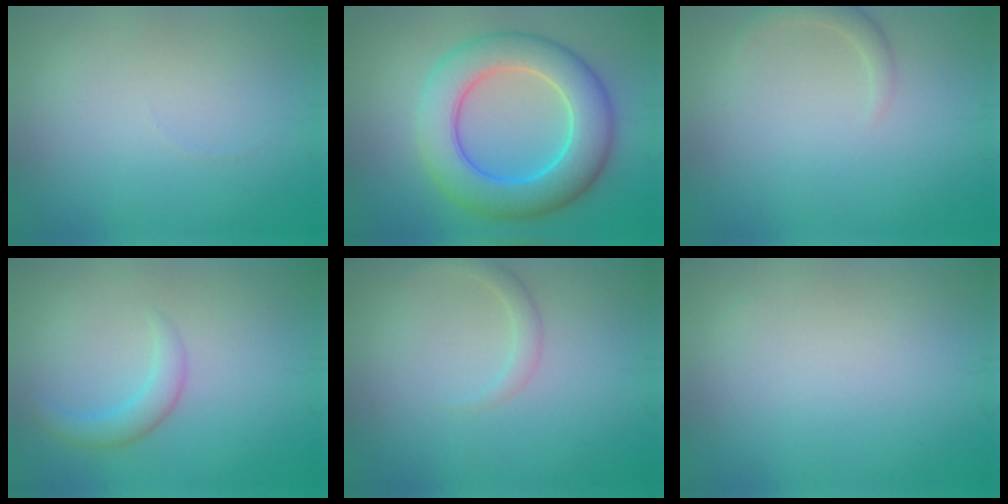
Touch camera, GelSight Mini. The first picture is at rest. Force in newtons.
{"total": 8.6, "press": 8.6, "slide": 0.2}
{"total": 1.4, "press": 1.4, "slide": 0.1}
{"total": 2.0, "press": 2.0, "slide": 0.1}
{"total": 1.4, "press": 1.4, "slide": 0.1}
{"total": 0.0}